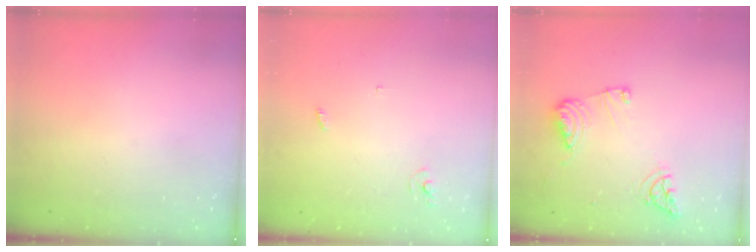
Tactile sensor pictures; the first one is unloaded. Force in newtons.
{"total": 2.5, "press": 2.5, "slide": 0.2}
{"total": 10.9, "press": 10.8, "slide": 1.4}